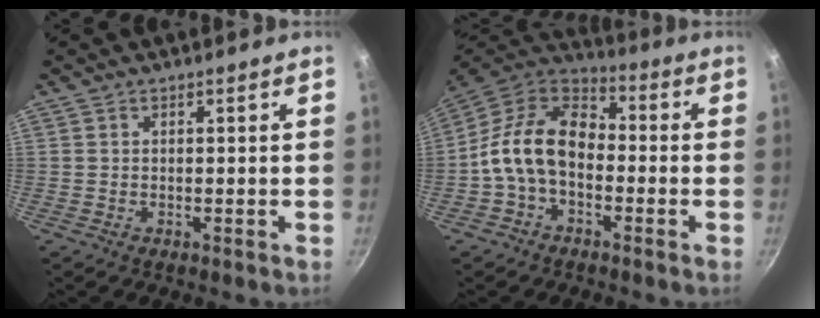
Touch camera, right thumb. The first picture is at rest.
{"total": 13.8, "force": [-2.0, 9.3, 10.0], "torque": [-0.155, 0.041, -0.057]}